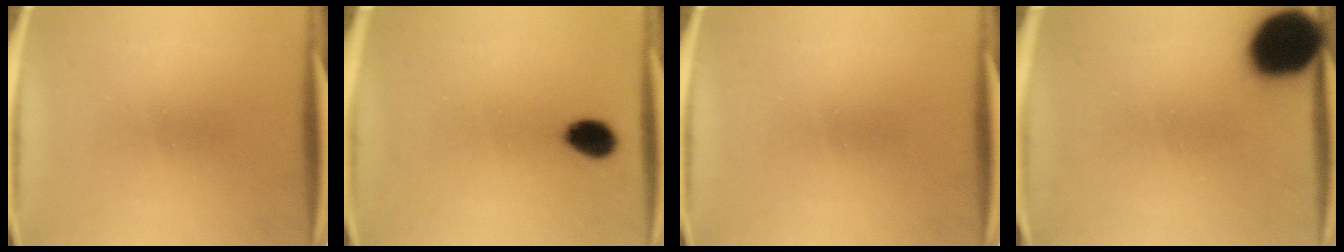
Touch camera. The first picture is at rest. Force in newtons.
{"total": 5.5}
{"total": 0.0}
{"total": 19.4}